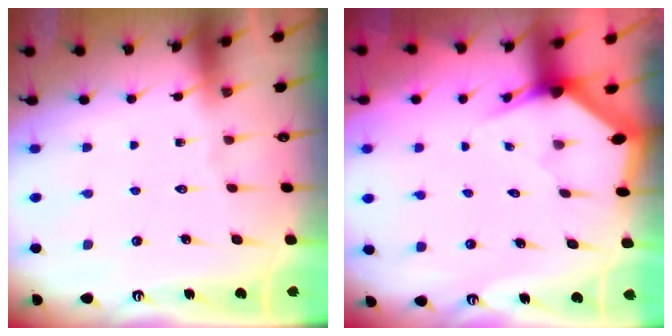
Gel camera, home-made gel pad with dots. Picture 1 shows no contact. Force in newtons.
{"total": 3.0, "press": 3.0, "slide": 0.2}